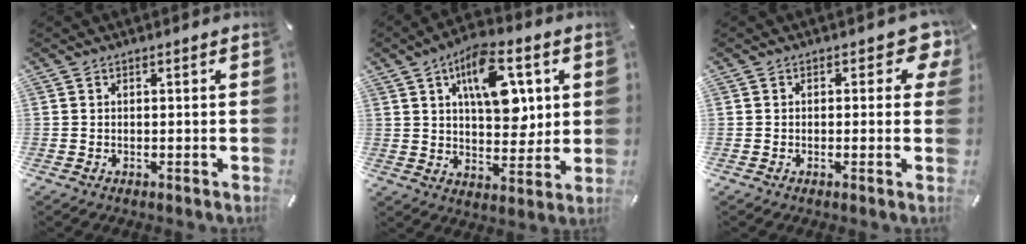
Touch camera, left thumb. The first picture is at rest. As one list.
[{"total": 15.4, "force": [5.6, 8.6, 11.5], "torque": [-0.160, -0.007, 0.096]}, {"total": 4.8, "force": [1.6, 2.7, 3.6], "torque": [-0.033, -0.005, 0.020]}]